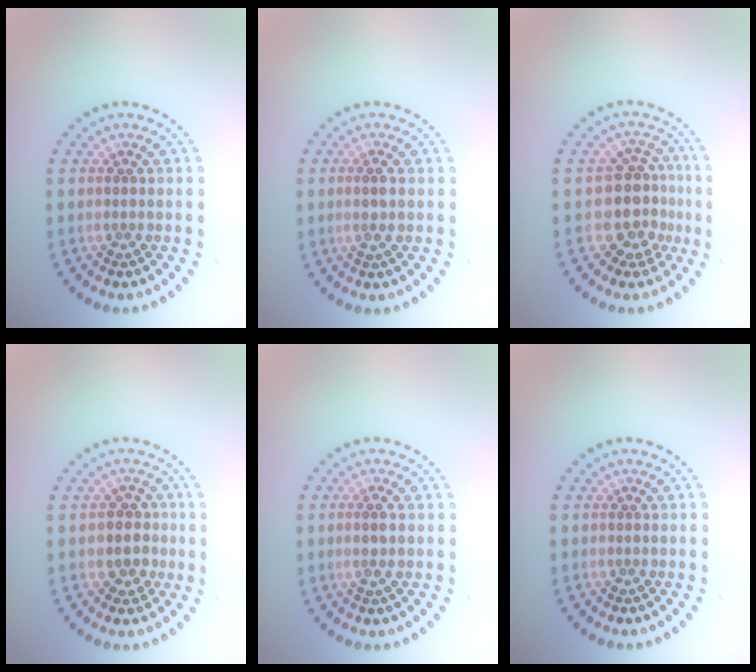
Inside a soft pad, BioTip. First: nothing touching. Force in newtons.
{"total": 1.2, "press": 1.0, "slide": 0.6}
{"total": 3.8, "press": 3.1, "slide": 2.2}
{"total": 2.5, "press": 2.2, "slide": 1.1}
{"total": 1.2, "press": 1.0, "slide": 0.6}
{"total": 0.0}